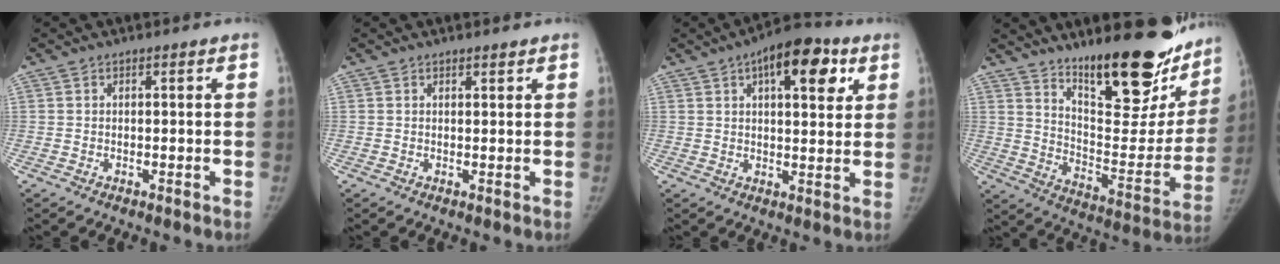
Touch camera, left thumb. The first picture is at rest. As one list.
[{"total": 1.1, "force": [1.0, 0.4, 0.5], "torque": [-0.005, -0.006, 0.015]}, {"total": 13.4, "force": [6.0, 5.9, 10.4], "torque": [-0.112, -0.004, 0.080]}, {"total": 27.5, "force": [19.4, 9.1, 17.2], "torque": [-0.203, -0.114, 0.284]}]